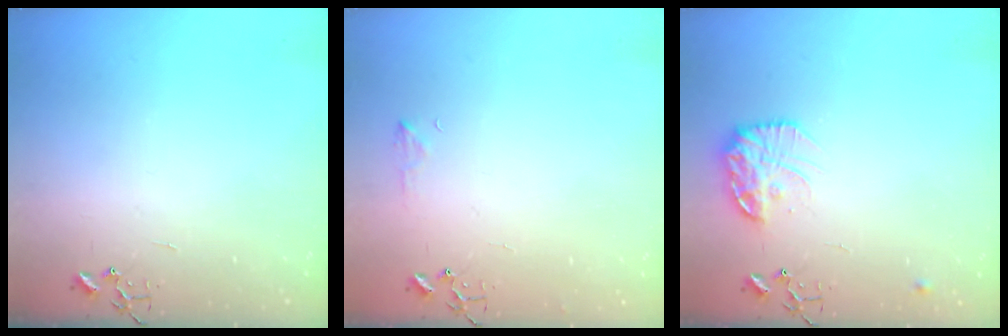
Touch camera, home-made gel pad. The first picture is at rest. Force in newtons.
{"total": 6.4, "press": 6.3, "slide": 0.7}
{"total": 14.3, "press": 14.3, "slide": 0.8}